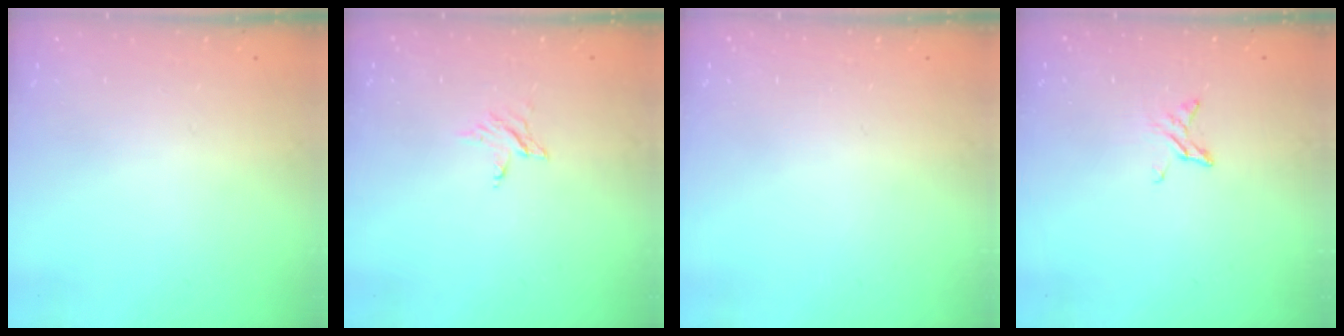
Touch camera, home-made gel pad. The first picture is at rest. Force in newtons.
{"total": 2.7, "press": 2.7, "slide": 0.3}
{"total": 0.0}
{"total": 2.9, "press": 2.9, "slide": 0.3}